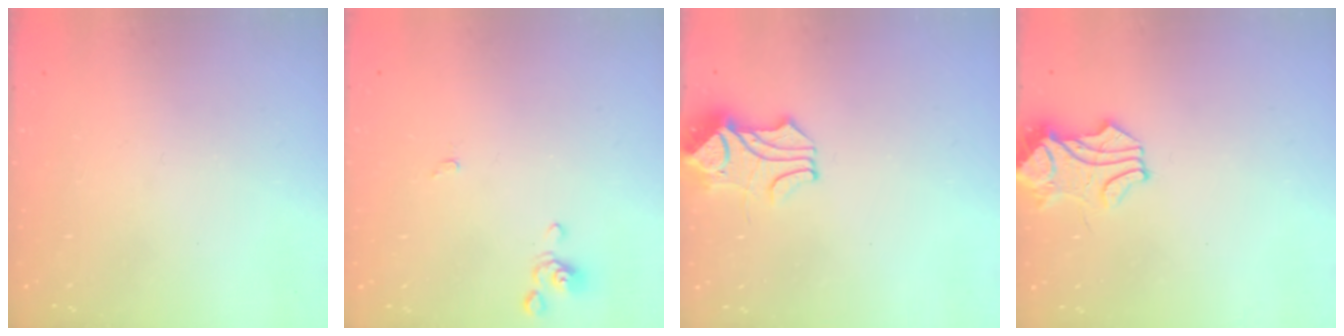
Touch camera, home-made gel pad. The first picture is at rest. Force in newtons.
{"total": 0.0}
{"total": 1.9, "press": 1.6, "slide": 1.0}
{"total": 1.9, "press": 1.7, "slide": 0.8}